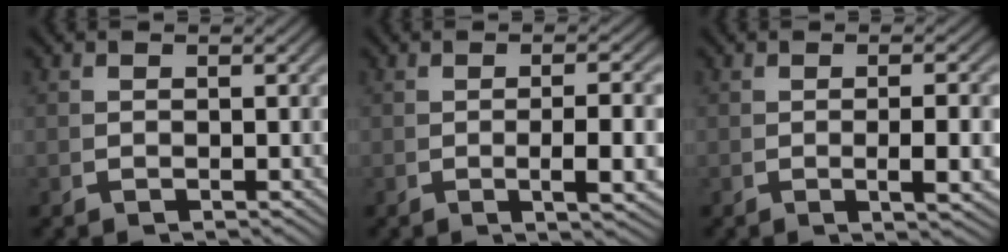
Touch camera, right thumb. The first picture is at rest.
{"total": 3.7, "force": [-0.5, 0.6, 3.6], "torque": [-0.058, 0.007, -0.009]}
{"total": 2.9, "force": [-0.3, 0.4, 2.9], "torque": [-0.045, 0.005, -0.004]}